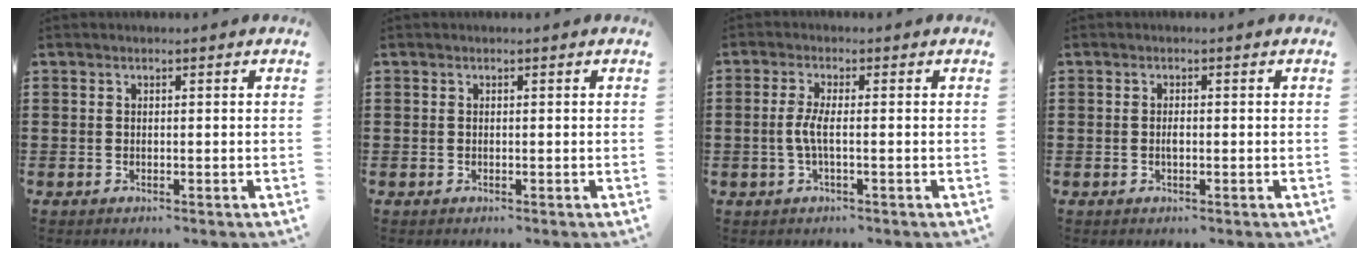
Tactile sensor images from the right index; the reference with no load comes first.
{"total": 0.0}
{"total": 3.5, "force": [-0.6, 0.5, 3.4], "torque": [-0.092, -0.011, -0.021]}
{"total": 1.3, "force": [-0.2, 0.5, 1.2], "torque": [-0.024, -0.002, -0.003]}